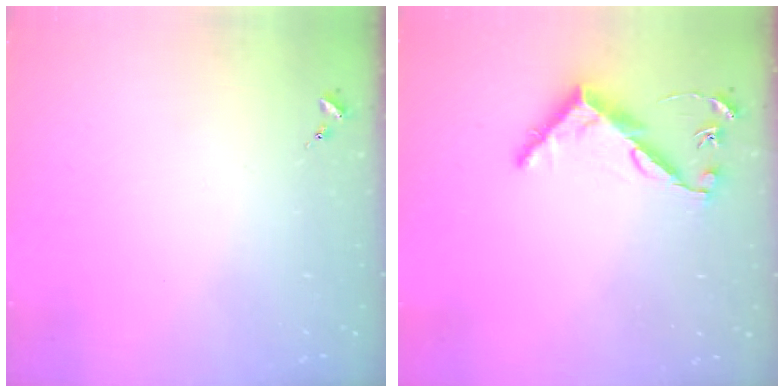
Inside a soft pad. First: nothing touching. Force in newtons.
{"total": 7.5, "press": 7.5, "slide": 0.5}